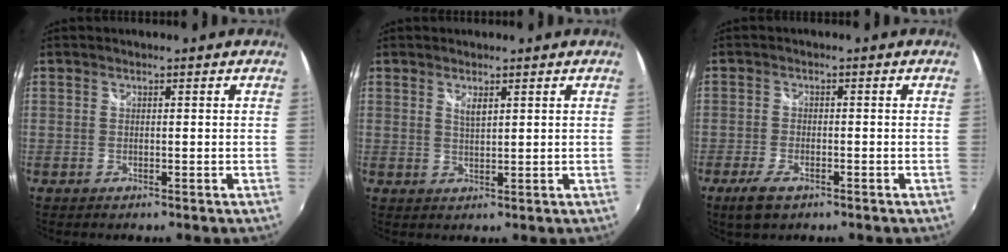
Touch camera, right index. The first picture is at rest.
{"total": 2.0, "force": [1.2, 0.6, 1.5], "torque": [-0.025, -0.002, 0.020]}
{"total": 4.8, "force": [-3.1, 2.0, 3.0], "torque": [-0.077, -0.011, -0.057]}